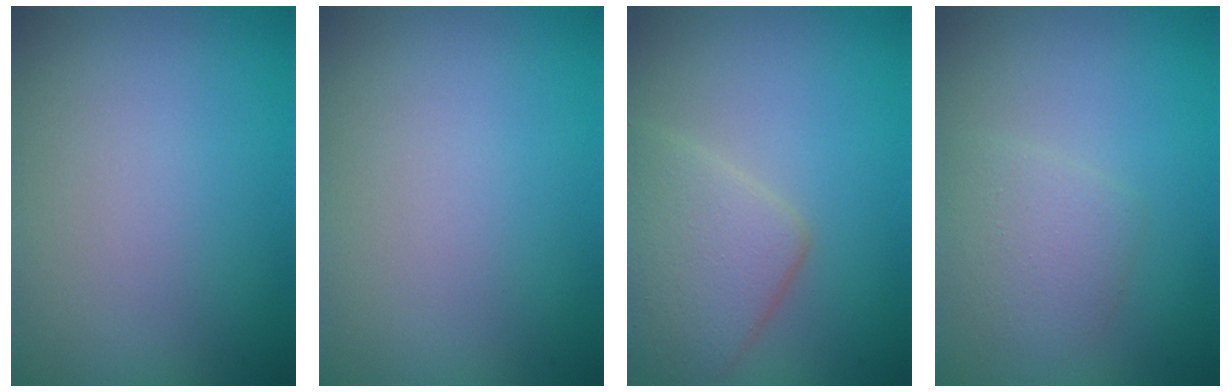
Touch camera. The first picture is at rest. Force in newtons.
{"total": 0.0}
{"total": 4.3, "press": 4.3, "slide": 0.1}
{"total": 2.3, "press": 2.3, "slide": 0.1}